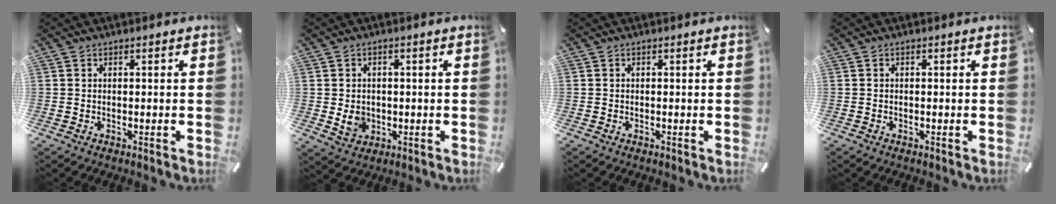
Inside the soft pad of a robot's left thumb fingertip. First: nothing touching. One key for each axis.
{"total": 4.8, "fx": -0.4, "fy": 4.2, "fz": 2.3, "tx": -0.038, "ty": -0.005, "tz": -0.010}
{"total": 0.0}
{"total": 0.0}